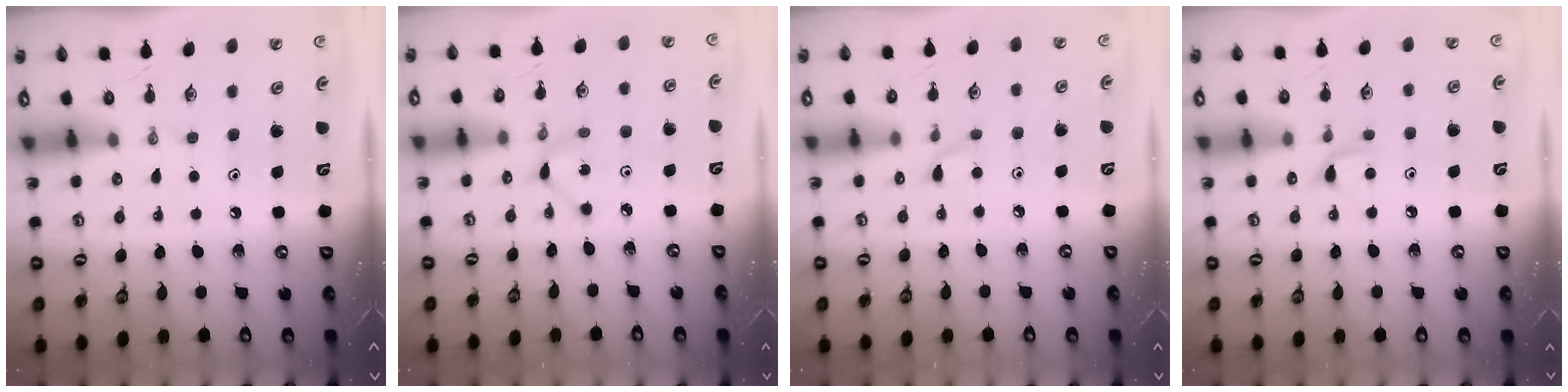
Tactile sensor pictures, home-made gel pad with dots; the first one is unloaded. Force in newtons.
{"total": 1.3, "press": 1.3, "slide": 0.1}
{"total": 4.7, "press": 4.6, "slide": 0.6}
{"total": 4.8, "press": 4.7, "slide": 0.6}